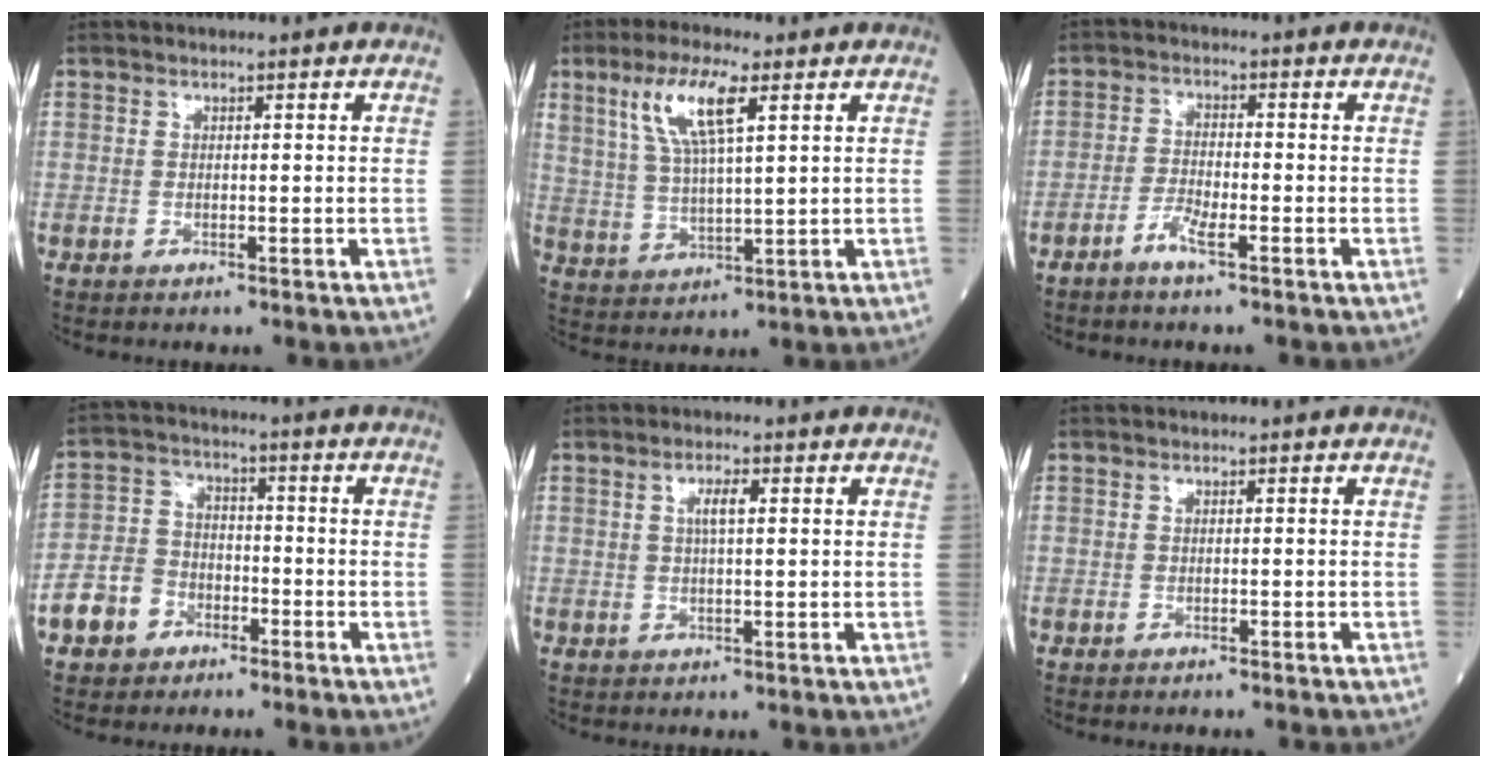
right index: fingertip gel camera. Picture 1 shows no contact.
{"total": 9.2, "force": [4.3, 1.7, 7.9], "torque": [-0.164, 0.010, 0.088]}
{"total": 3.4, "force": [-2.3, 0.4, 2.4], "torque": [-0.051, 0.001, -0.047]}
{"total": 7.1, "force": [-4.0, 5.3, 2.4], "torque": [-0.066, 0.018, -0.073]}
{"total": 2.4, "force": [0.6, 0.4, 2.3], "torque": [-0.045, 0.003, 0.010]}
{"total": 1.7, "force": [-1.6, 0.0, 0.7], "torque": [-0.011, 0.000, -0.020]}